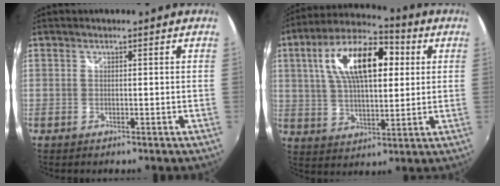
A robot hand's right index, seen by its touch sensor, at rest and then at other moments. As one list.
[{"total": 17.7, "force": [4.7, 8.0, 15.0], "torque": [-0.274, 0.033, 0.077]}]